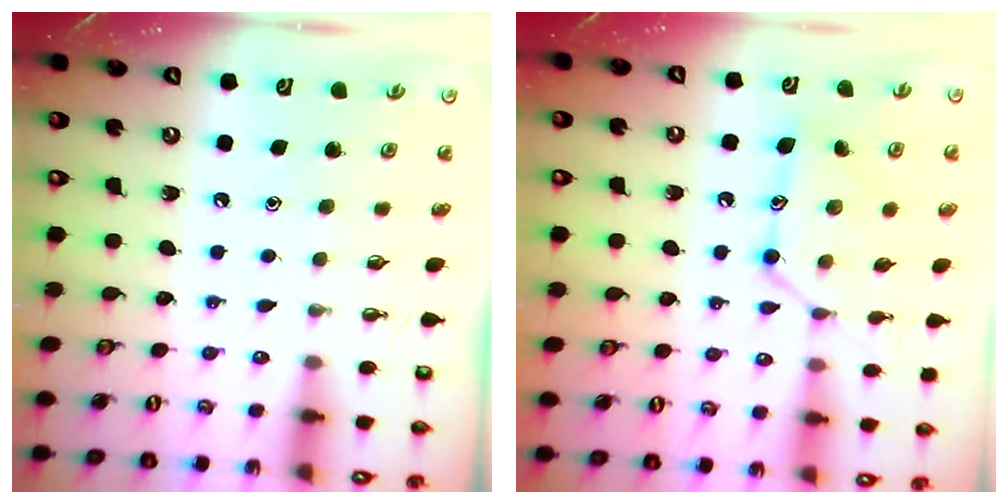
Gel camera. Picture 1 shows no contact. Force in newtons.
{"total": 14.2, "press": 14.2, "slide": 0.7}